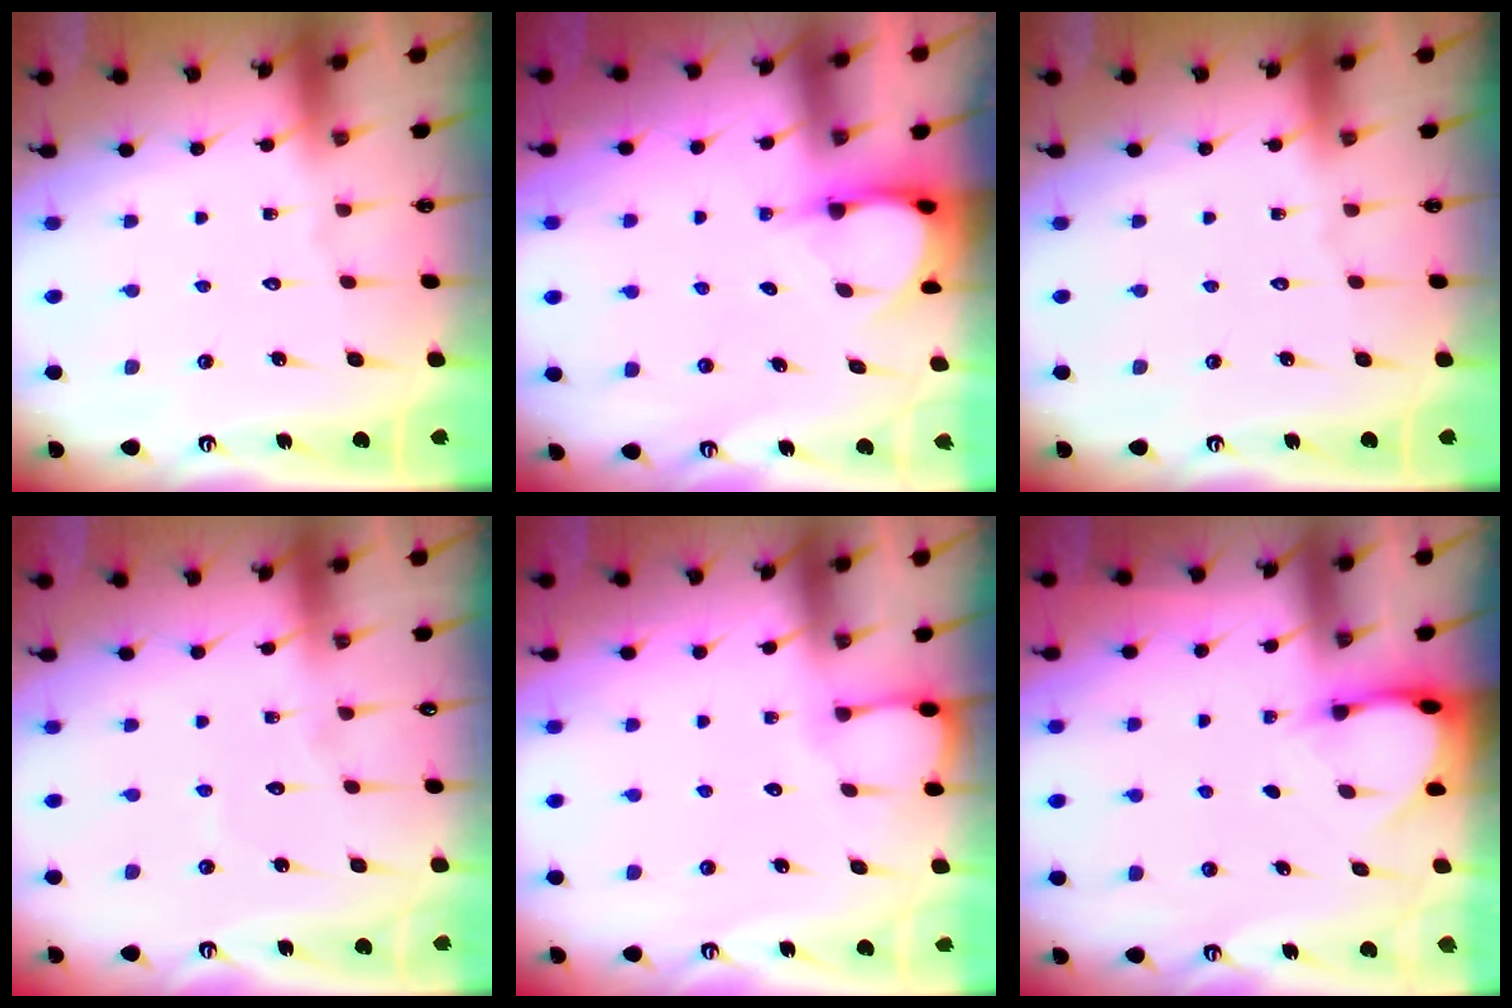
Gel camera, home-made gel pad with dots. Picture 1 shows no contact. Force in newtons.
{"total": 4.0, "press": 4.0, "slide": 0.2}
{"total": 0.0}
{"total": 3.5, "press": 3.5, "slide": 0.1}
{"total": 2.5, "press": 2.5, "slide": 0.2}
{"total": 3.6, "press": 3.6, "slide": 0.1}